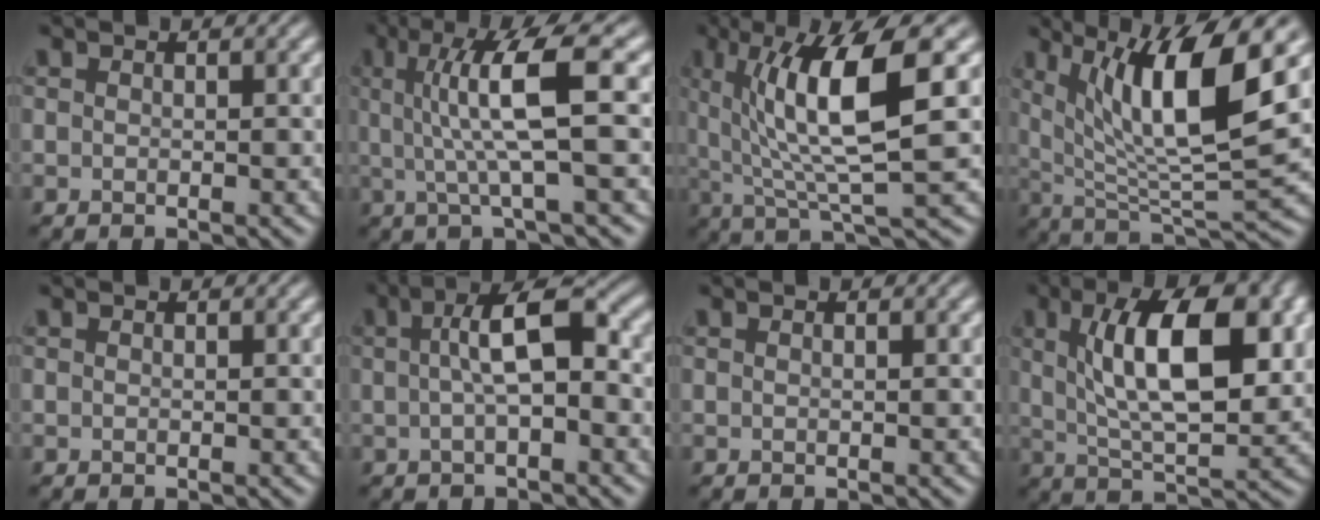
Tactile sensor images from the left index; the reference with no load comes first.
{"total": 7.6, "force": [1.1, 1.4, 7.4], "torque": [-0.128, 0.007, 0.020]}
{"total": 9.4, "force": [2.2, 2.2, 8.9], "torque": [-0.139, -0.005, 0.042]}
{"total": 10.5, "force": [3.9, 2.5, 9.5], "torque": [-0.156, -0.009, 0.077]}
{"total": 0.0}
{"total": 5.3, "force": [0.2, 1.5, 5.1], "torque": [-0.082, 0.013, 0.000]}
{"total": 0.0}
{"total": 10.5, "force": [2.6, 4.1, 9.3], "torque": [-0.146, 0.006, 0.044]}